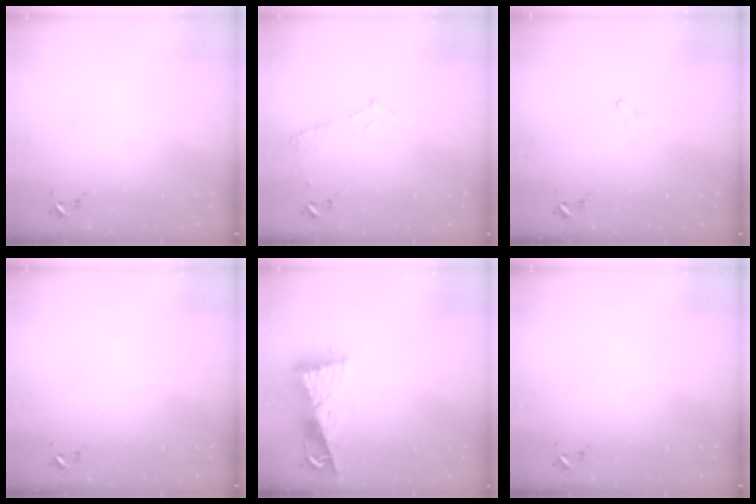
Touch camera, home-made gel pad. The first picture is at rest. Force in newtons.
{"total": 5.4, "press": 5.4, "slide": 0.6}
{"total": 4.7, "press": 4.6, "slide": 0.7}
{"total": 0.0}
{"total": 9.3, "press": 9.2, "slide": 1.0}
{"total": 0.0}